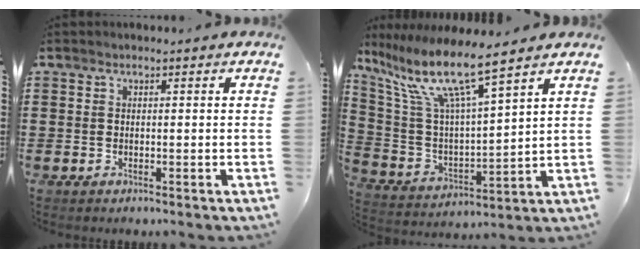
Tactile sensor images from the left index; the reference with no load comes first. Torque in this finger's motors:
{"motor_torque": [1.49, -0.64, 0.47, 0.21]}